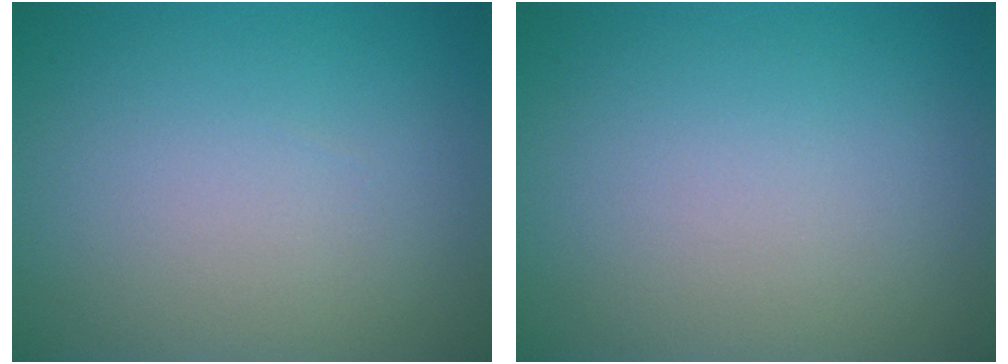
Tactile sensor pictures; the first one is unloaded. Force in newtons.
{"total": 0.0}